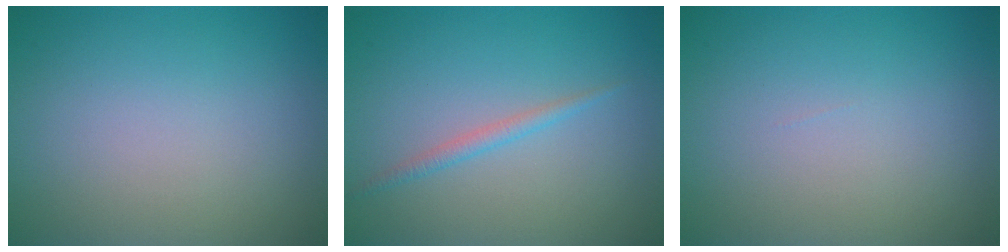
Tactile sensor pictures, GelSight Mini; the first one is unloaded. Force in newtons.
{"total": 1.2, "press": 1.2, "slide": 0.0}
{"total": 0.0}